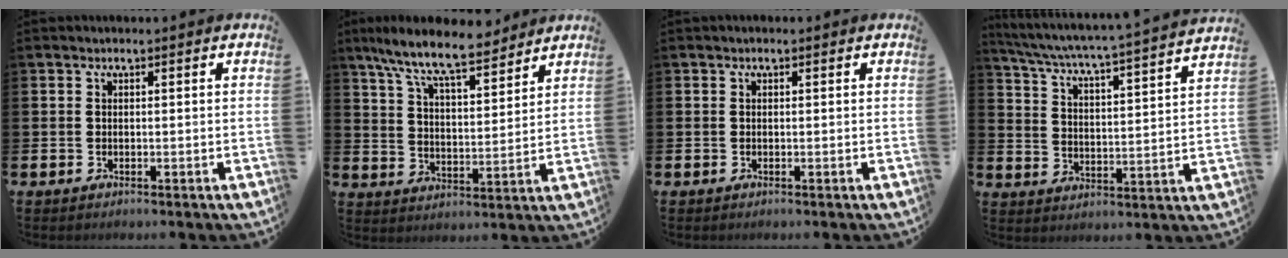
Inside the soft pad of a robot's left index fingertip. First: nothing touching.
{"total": 9.8, "force": [8.7, 1.7, 4.1], "torque": [-0.106, -0.046, 0.152]}
{"total": 0.0}
{"total": 5.4, "force": [5.1, -0.1, 1.9], "torque": [-0.064, -0.047, 0.080]}